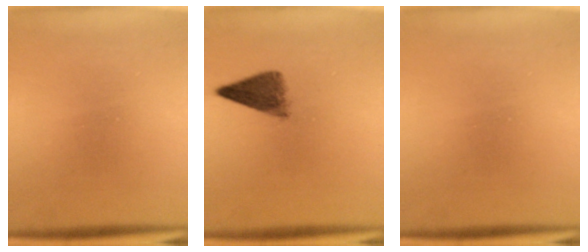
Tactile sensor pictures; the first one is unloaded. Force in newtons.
{"total": 4.6}
{"total": 0.0}